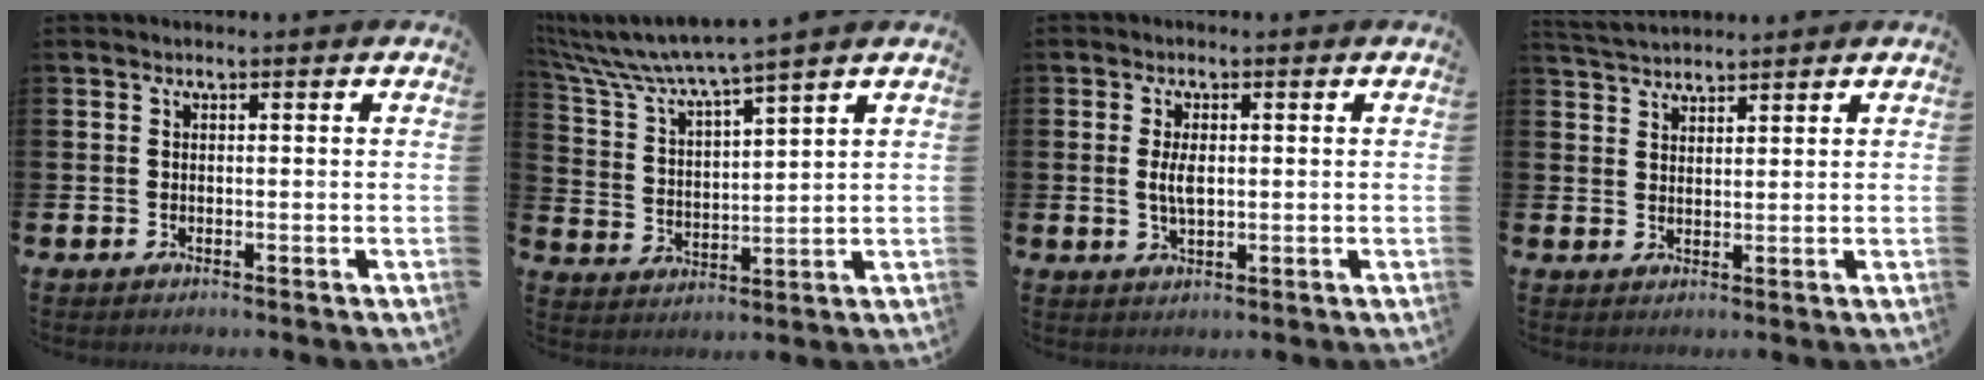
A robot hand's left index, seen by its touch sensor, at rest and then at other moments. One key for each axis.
{"total": 6.3, "fx": 5.8, "fy": -0.1, "fz": 2.4, "tx": -0.077, "ty": -0.040, "tz": 0.095}
{"total": 3.3, "fx": 0.3, "fy": 1.5, "fz": 2.9, "tx": -0.050, "ty": 0.002, "tz": 0.002}
{"total": 3.3, "fx": 3.2, "fy": 0.5, "fz": 0.3, "tx": -0.012, "ty": -0.012, "tz": 0.060}